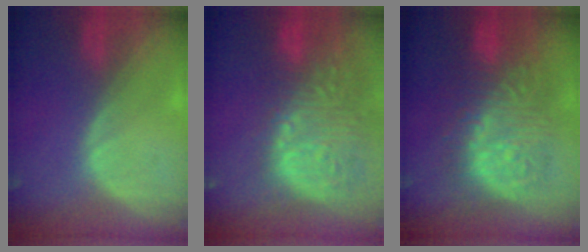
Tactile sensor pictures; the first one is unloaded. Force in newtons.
{"total": 15.3, "press": 12.6, "slide": 8.7}
{"total": 12.5, "press": 12.4, "slide": 1.1}